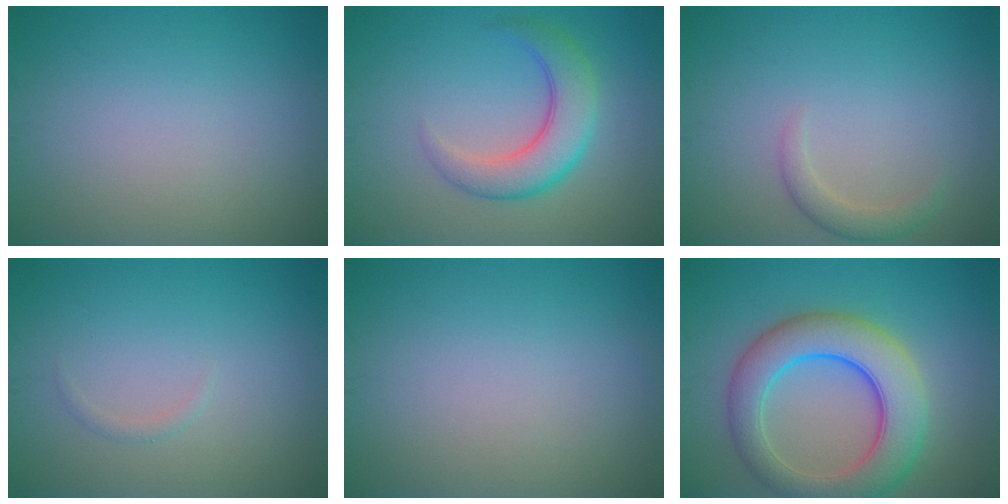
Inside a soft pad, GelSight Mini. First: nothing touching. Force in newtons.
{"total": 5.1, "press": 5.1, "slide": 0.3}
{"total": 1.7, "press": 1.7, "slide": 0.2}
{"total": 0.6, "press": 0.6, "slide": 0.0}
{"total": 0.0}
{"total": 8.2, "press": 8.2, "slide": 0.2}